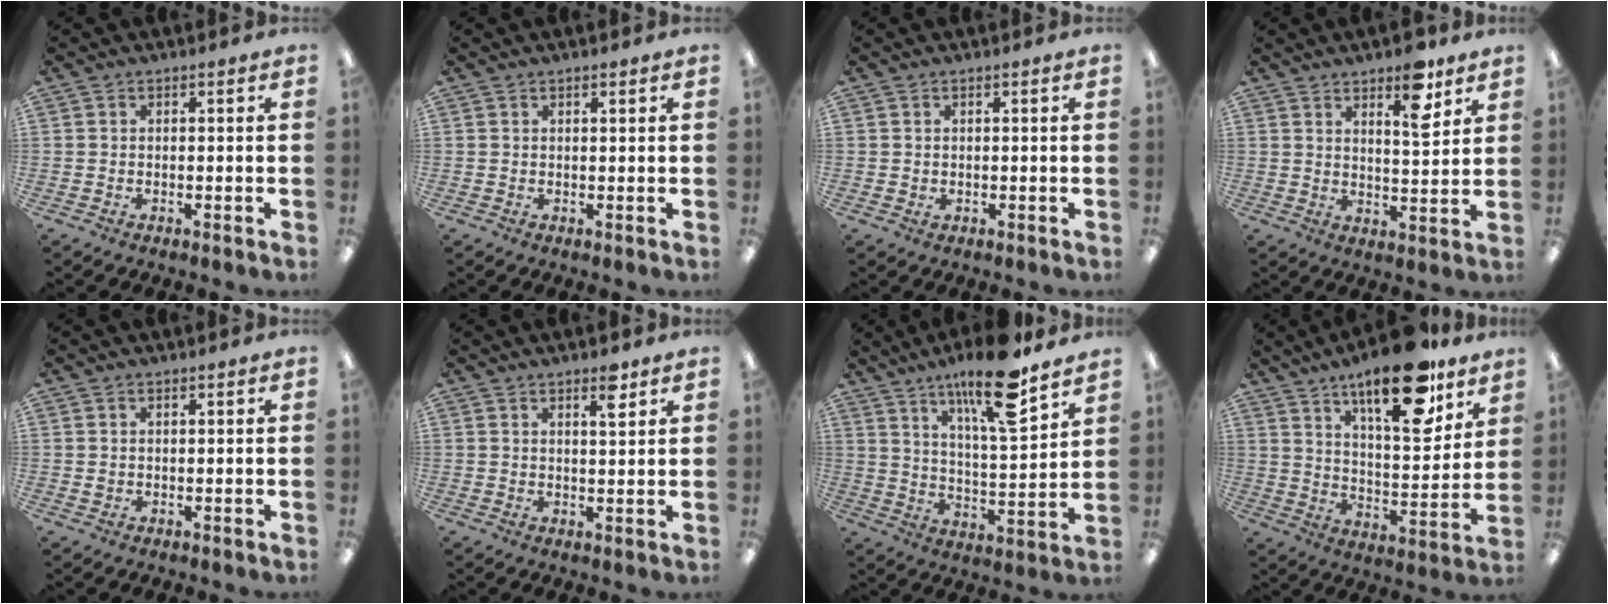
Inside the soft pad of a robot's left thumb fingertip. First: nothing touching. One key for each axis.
{"total": 0.7, "fx": 0.6, "fy": 0.1, "fz": 0.3, "tx": -0.007, "ty": 0.000, "tz": 0.012}
{"total": 0.7, "fx": 0.3, "fy": 0.6, "fz": 0.1, "tx": 0.006, "ty": 0.001, "tz": 0.003}
{"total": 10.2, "fx": 6.9, "fy": 3.8, "fz": 6.6, "tx": -0.074, "ty": -0.042, "tz": 0.110}
{"total": 0.7, "fx": 0.4, "fy": 0.5, "fz": 0.3, "tx": -0.007, "ty": 0.002, "tz": 0.007}
{"total": 4.5, "fx": 3.1, "fy": 1.2, "fz": 3.0, "tx": -0.036, "ty": -0.013, "tz": 0.047}
{"total": 17.1, "fx": 12.1, "fy": 4.0, "fz": 11.4, "tx": -0.192, "ty": -0.064, "tz": 0.195}
{"total": 20.7, "fx": 14.5, "fy": 6.9, "fz": 13.0, "tx": -0.195, "ty": -0.085, "tz": 0.237}